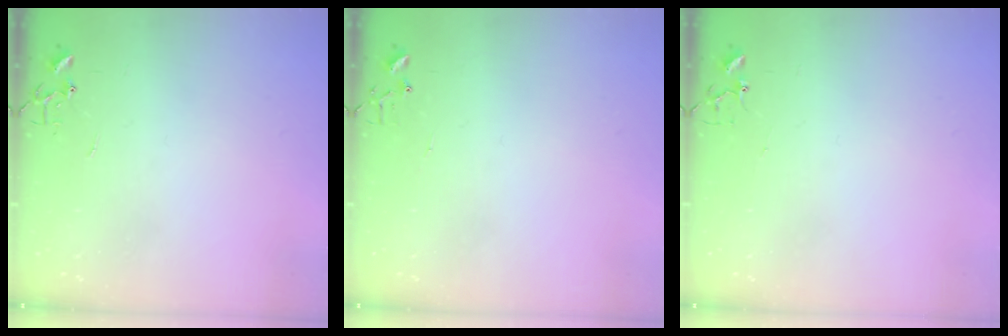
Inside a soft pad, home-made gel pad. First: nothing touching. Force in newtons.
{"total": 3.9, "press": 3.9, "slide": 0.4}
{"total": 3.2, "press": 3.2, "slide": 0.3}